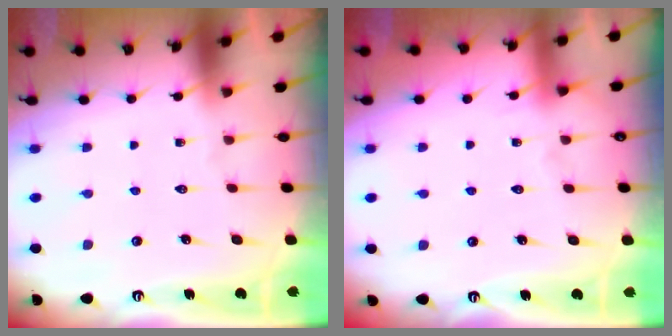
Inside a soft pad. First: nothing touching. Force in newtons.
{"total": 2.9, "press": 2.9, "slide": 0.4}